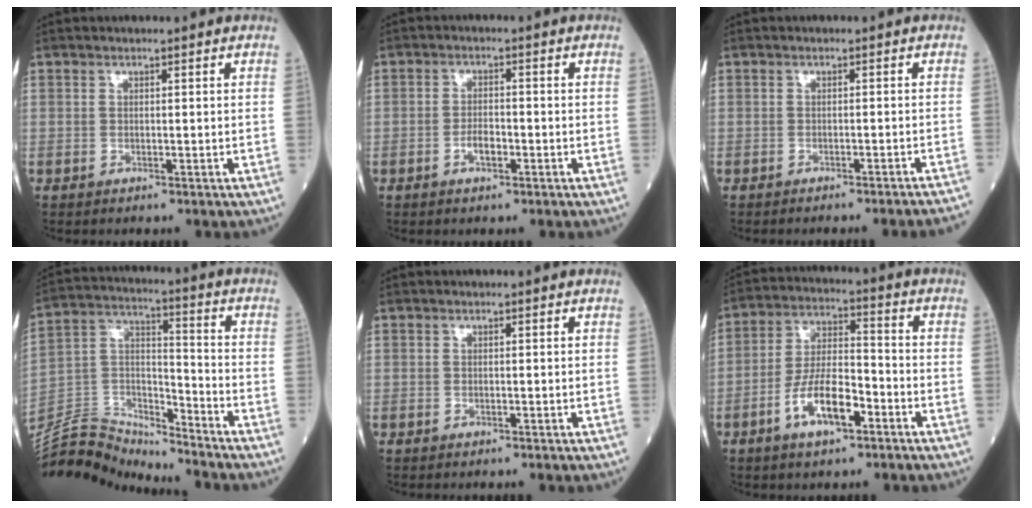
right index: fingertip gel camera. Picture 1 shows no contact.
{"total": 2.7, "force": [-1.1, 1.1, 2.2], "torque": [-0.037, 0.004, -0.019]}
{"total": 9.2, "force": [-8.7, -1.6, 2.5], "torque": [-0.006, -0.021, -0.096]}
{"total": 12.9, "force": [-12.8, 0.7, -0.4], "torque": [0.006, 0.056, -0.245]}
{"total": 0.0}
{"total": 9.6, "force": [-4.5, 3.2, 7.9], "torque": [-0.155, 0.007, -0.084]}